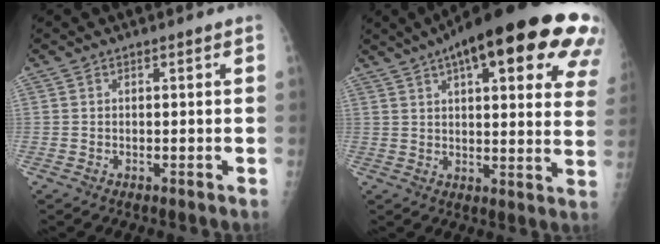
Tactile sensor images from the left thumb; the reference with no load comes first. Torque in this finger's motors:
{"motor_torque": [1.35, 0.32, 1.78, -0.99, 0.14]}